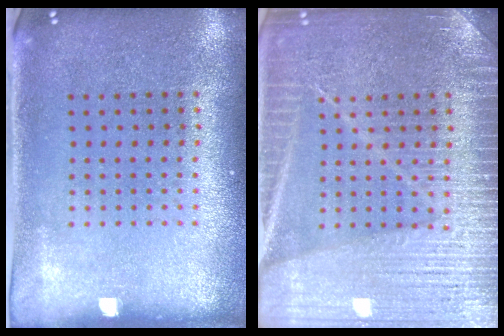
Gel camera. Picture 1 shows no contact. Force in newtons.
{"total": 4.1, "press": 4.1, "slide": 0.6}